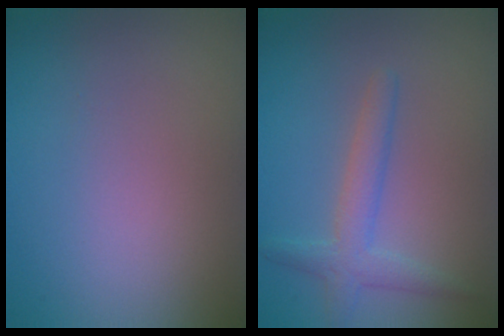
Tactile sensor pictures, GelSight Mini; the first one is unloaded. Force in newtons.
{"total": 2.8, "press": 2.7, "slide": 0.2}